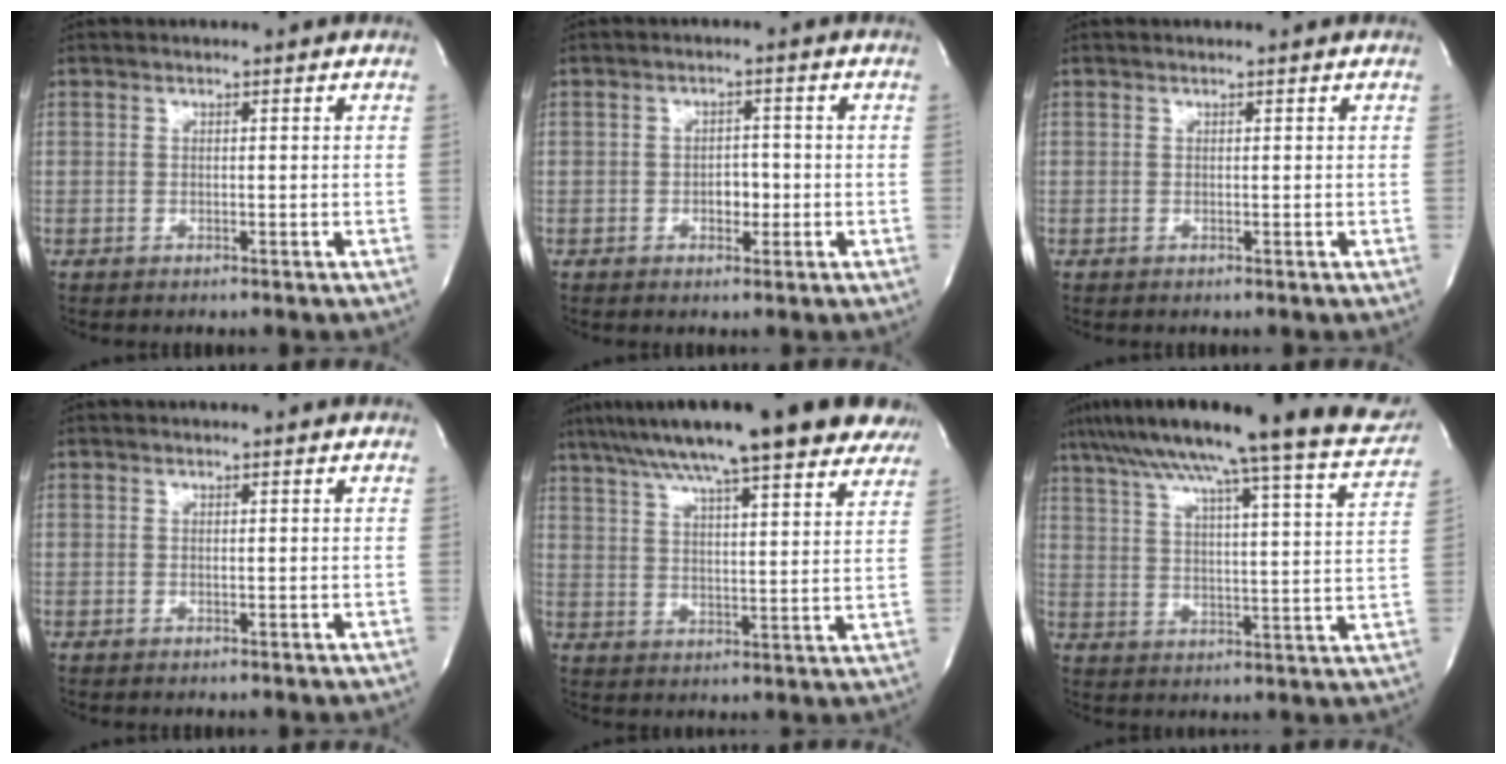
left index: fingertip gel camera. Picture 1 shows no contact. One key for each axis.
{"total": 2.6, "fx": -0.8, "fy": 1.6, "fz": 1.9, "tx": -0.022, "ty": 0.006, "tz": -0.012}
{"total": 0.6, "fx": 0.5, "fy": 0.0, "fz": 0.1, "tx": 0.000, "ty": 0.003, "tz": 0.009}
{"total": 0.0}
{"total": 23.5, "fx": 18.4, "fy": 3.2, "fz": 14.3, "tx": -0.227, "ty": 0.041, "tz": 0.250}
{"total": 25.7, "fx": 21.6, "fy": 0.6, "fz": 13.9, "tx": -0.220, "ty": -0.016, "tz": 0.284}